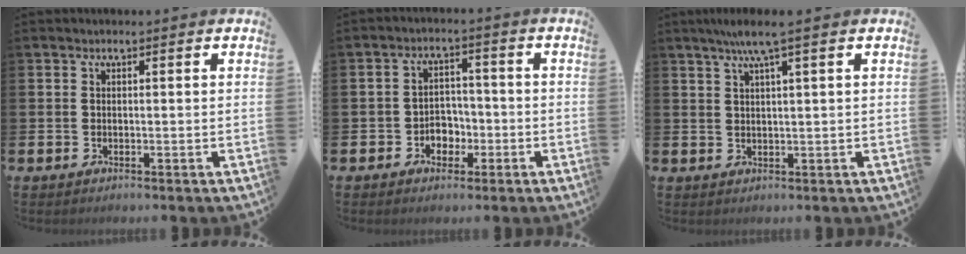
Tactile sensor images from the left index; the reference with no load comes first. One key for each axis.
{"total": 3.4, "fx": -1.7, "fy": 2.7, "fz": 1.1, "tx": -0.029, "ty": 0.005, "tz": -0.041}
{"total": 3.9, "fx": 2.6, "fy": -0.1, "fz": 2.9, "tx": -0.065, "ty": 0.004, "tz": 0.045}